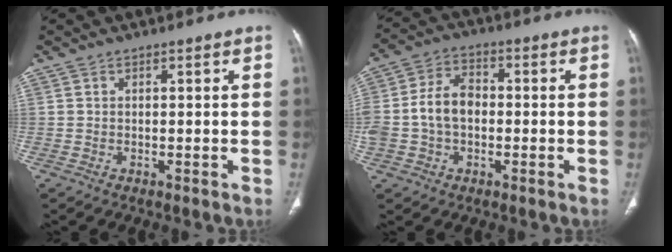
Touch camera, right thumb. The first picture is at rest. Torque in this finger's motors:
{"motor_torque": [1.79, 1.57, 1.43, -0.25, 0.49]}